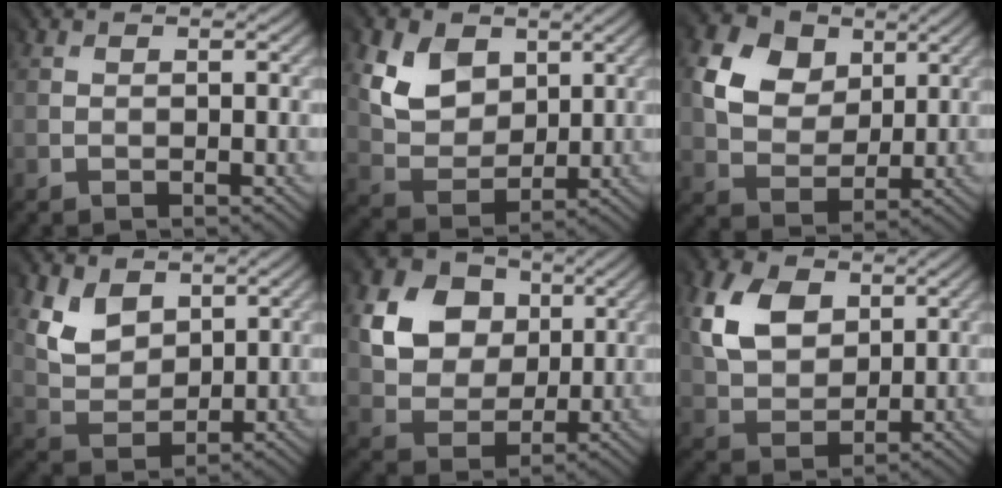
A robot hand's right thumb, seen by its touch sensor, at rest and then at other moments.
{"total": 7.3, "force": [3.5, 5.6, 3.3], "torque": [-0.099, -0.007, 0.061]}
{"total": 9.2, "force": [4.2, 7.0, 4.4], "torque": [-0.120, 0.020, 0.066]}
{"total": 5.6, "force": [3.5, 3.8, 2.1], "torque": [-0.078, -0.009, 0.063]}
{"total": 9.8, "force": [3.8, 8.0, 4.3], "torque": [-0.117, 0.016, 0.063]}
{"total": 8.5, "force": [3.6, 6.1, 4.7], "torque": [-0.134, 0.010, 0.068]}